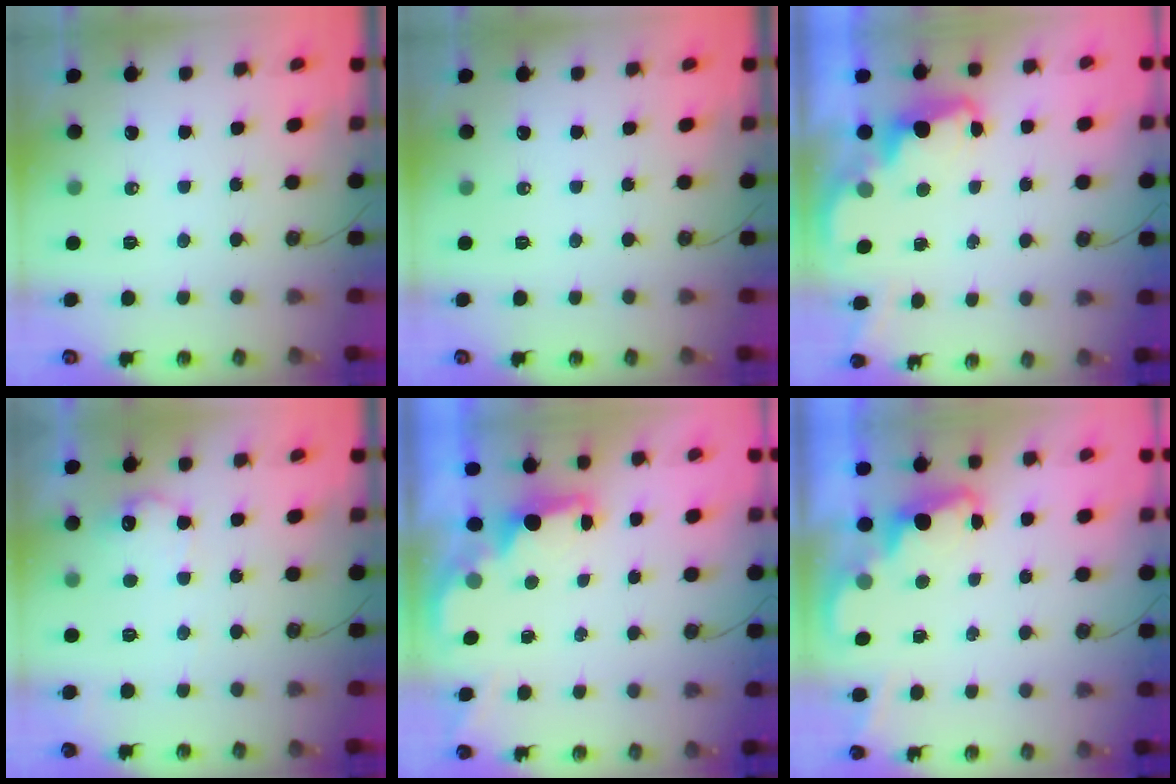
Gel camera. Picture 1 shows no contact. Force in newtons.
{"total": 0.0}
{"total": 2.5, "press": 2.4, "slide": 0.5}
{"total": 10.8, "press": 10.8, "slide": 0.4}
{"total": 1.6, "press": 1.4, "slide": 0.8}
{"total": 2.4, "press": 2.3, "slide": 0.6}